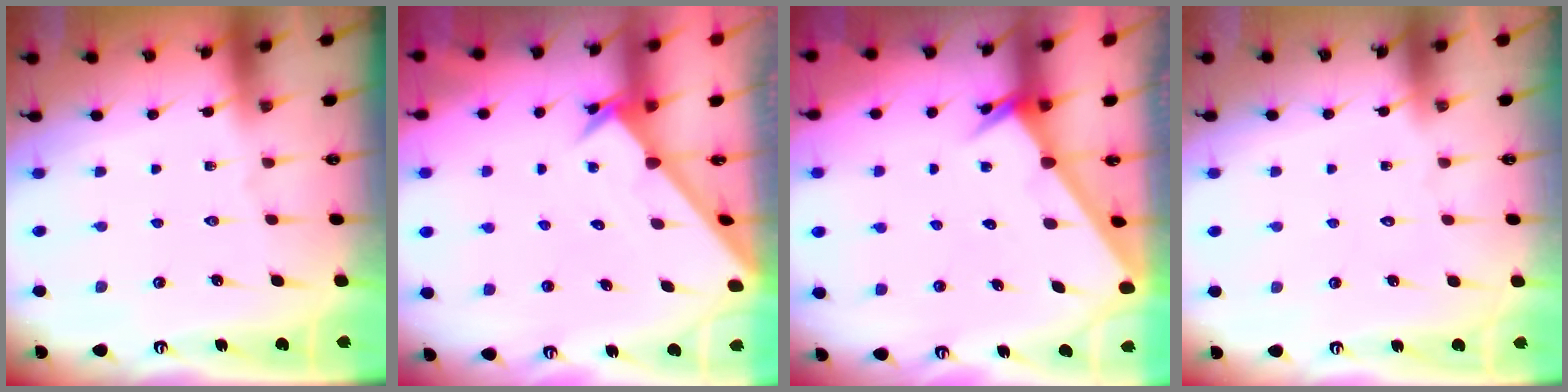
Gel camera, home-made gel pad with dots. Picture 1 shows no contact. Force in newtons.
{"total": 2.5, "press": 2.5, "slide": 0.2}
{"total": 2.6, "press": 2.6, "slide": 0.1}
{"total": 1.6, "press": 1.6, "slide": 0.1}